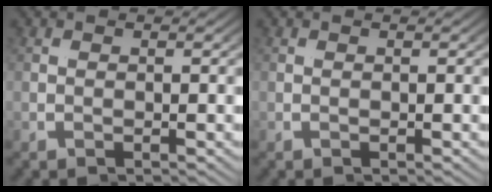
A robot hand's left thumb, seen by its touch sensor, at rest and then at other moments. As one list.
[{"total": 0.0}]